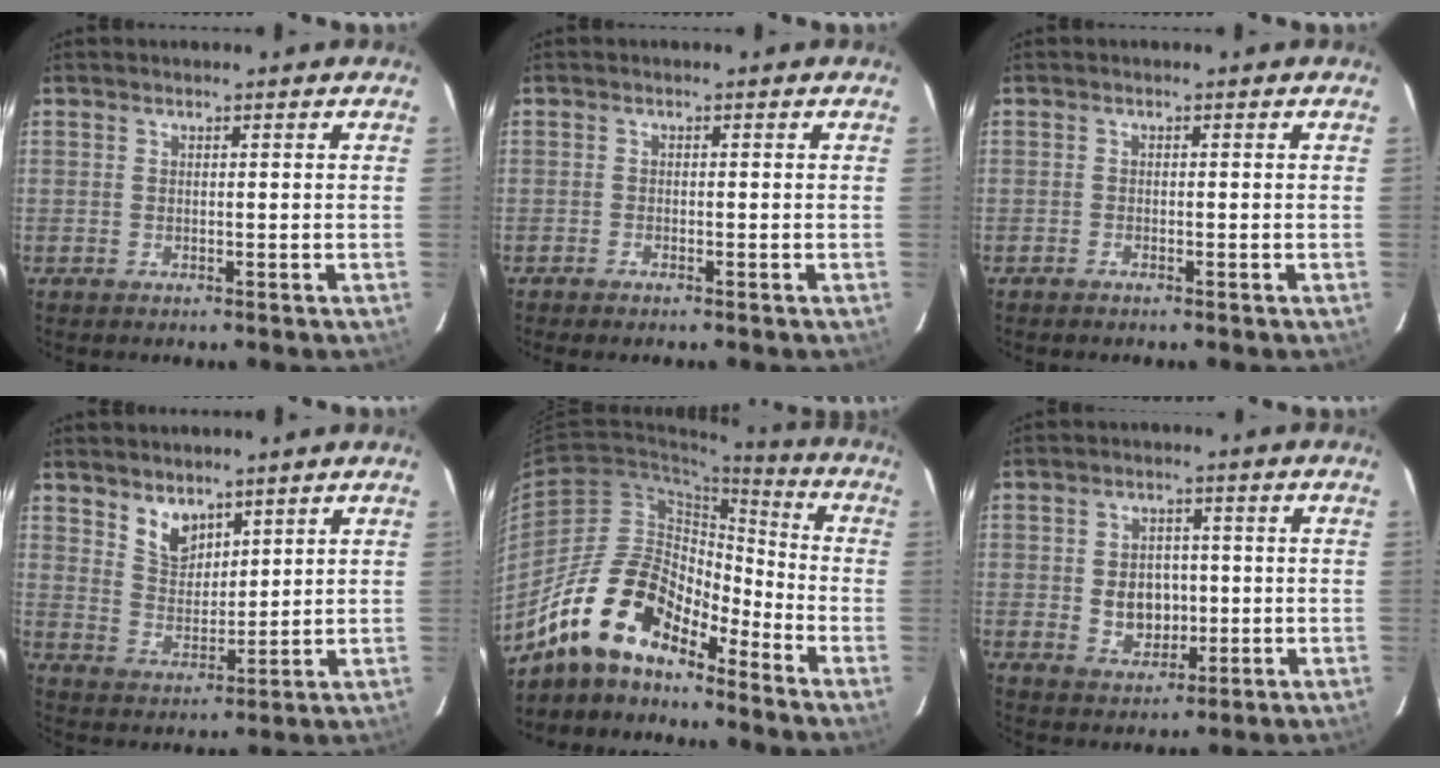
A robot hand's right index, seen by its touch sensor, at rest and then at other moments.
{"total": 1.0, "force": [-0.9, 0.1, 0.5], "torque": [-0.018, 0.000, -0.021]}
{"total": 0.7, "force": [-0.7, 0.1, 0.3], "torque": [-0.011, 0.000, -0.017]}
{"total": 6.3, "force": [4.6, 3.5, 2.4], "torque": [-0.035, 0.004, 0.093]}
{"total": 15.8, "force": [-12.5, 5.5, 7.9], "torque": [-0.146, 0.005, -0.237]}
{"total": 6.5, "force": [-0.5, 5.3, 3.7], "torque": [-0.076, 0.007, 0.003]}